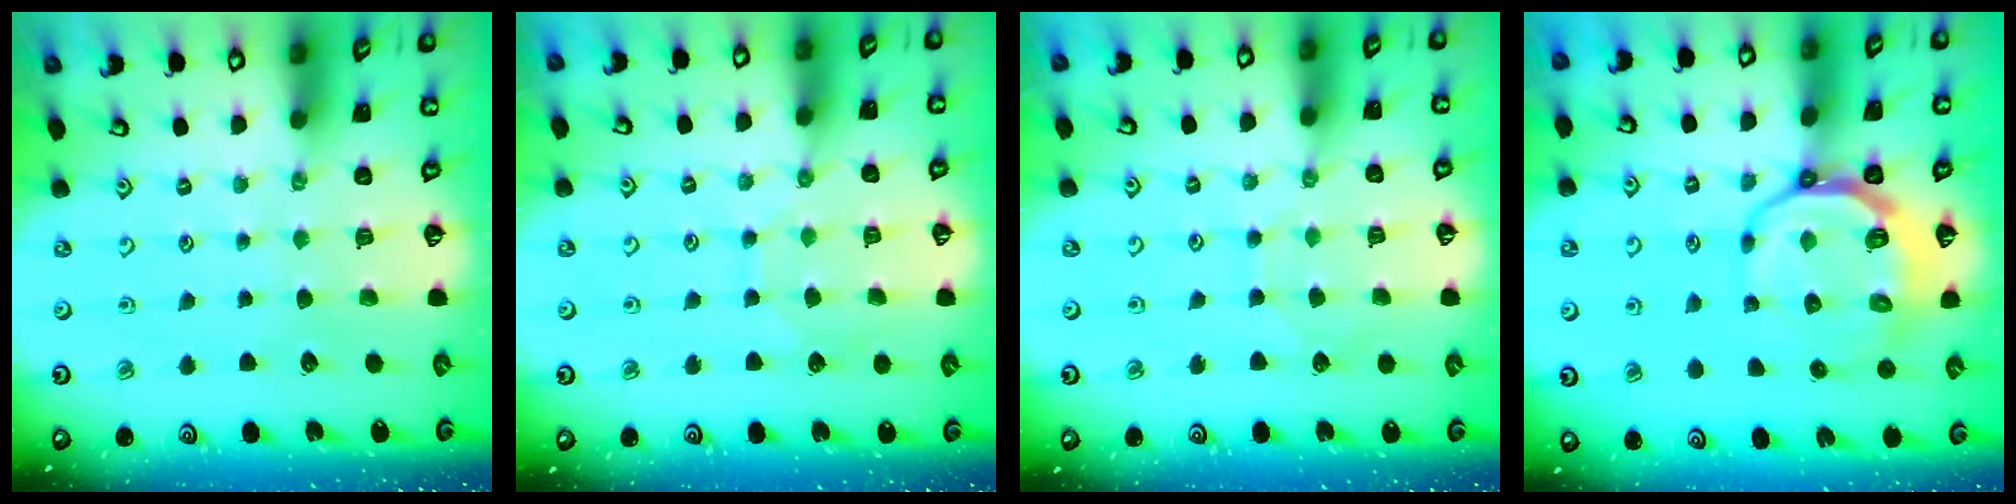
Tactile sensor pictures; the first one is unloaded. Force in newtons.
{"total": 6.3, "press": 6.3, "slide": 0.4}
{"total": 5.1, "press": 5.1, "slide": 0.2}
{"total": 10.8, "press": 10.3, "slide": 3.0}